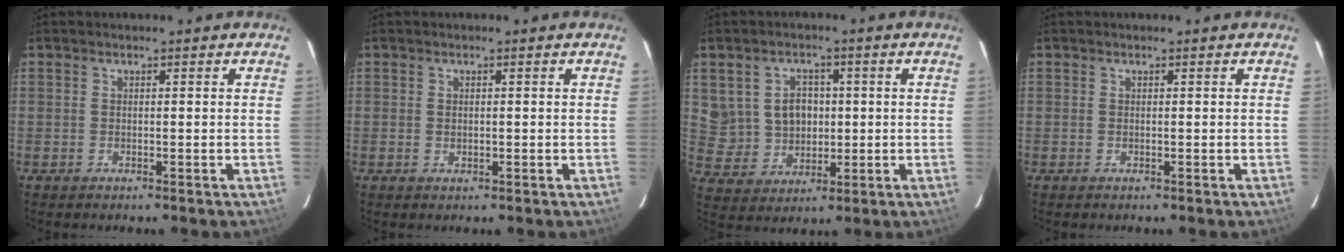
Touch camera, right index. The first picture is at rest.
{"total": 0.7, "force": [0.0, 0.6, 0.4], "torque": [-0.006, 0.003, 0.001]}
{"total": 8.8, "force": [1.6, 7.9, 3.4], "torque": [-0.080, 0.018, 0.050]}
{"total": 0.0}